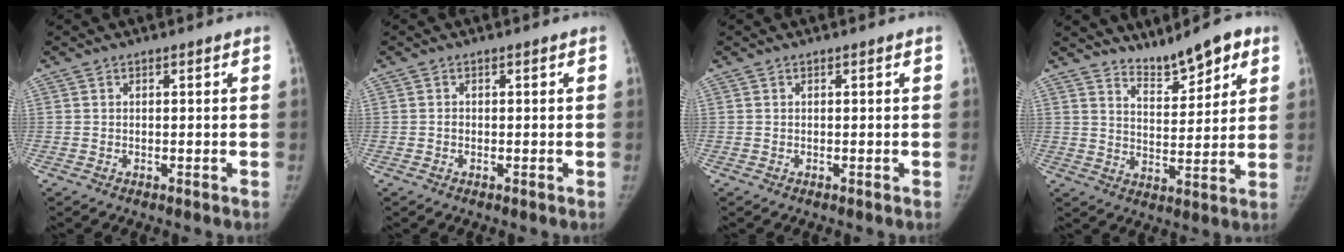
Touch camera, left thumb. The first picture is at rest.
{"total": 0.5, "force": [0.0, 0.4, 0.3], "torque": [-0.005, 0.000, -0.001]}
{"total": 0.0}
{"total": 8.7, "force": [6.7, 2.6, 4.9], "torque": [-0.057, -0.042, 0.116]}